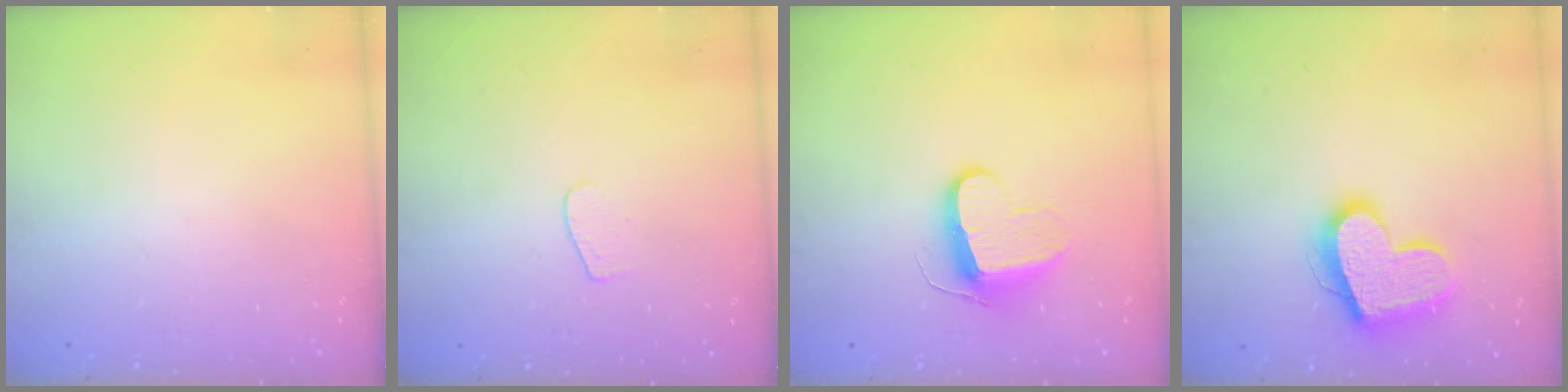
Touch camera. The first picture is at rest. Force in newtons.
{"total": 3.7, "press": 3.7, "slide": 0.3}
{"total": 10.1, "press": 10.1, "slide": 0.4}
{"total": 19.3, "press": 19.2, "slide": 1.5}